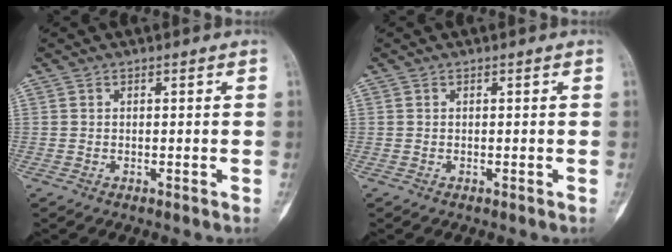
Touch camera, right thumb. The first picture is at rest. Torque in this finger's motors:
{"motor_torque": [-0.04, 0.04, 0.08, -0.07, 0.03]}